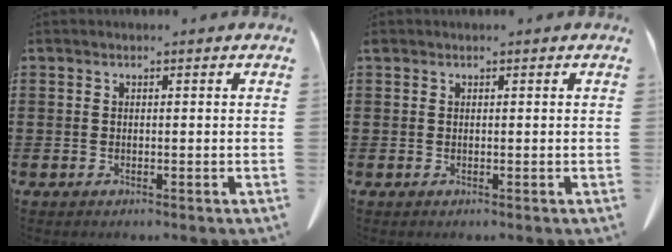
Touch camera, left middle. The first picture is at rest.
{"total": 0.0}